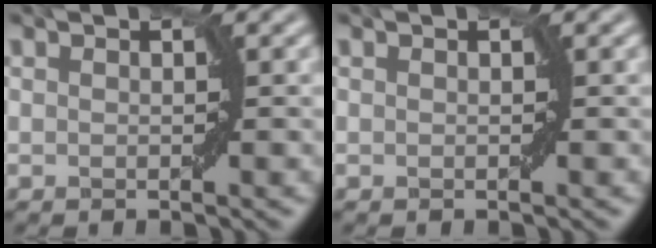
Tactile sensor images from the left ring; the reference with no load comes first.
{"total": 0.0}